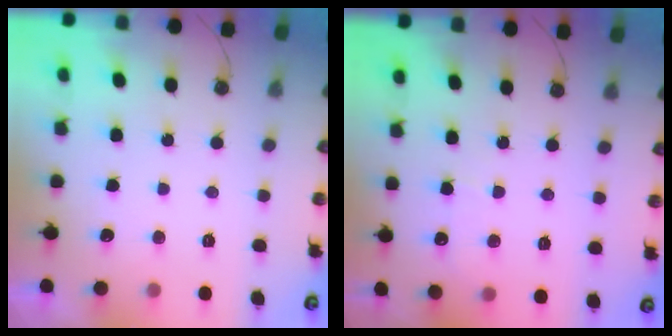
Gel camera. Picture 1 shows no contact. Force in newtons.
{"total": 4.8, "press": 4.8, "slide": 0.6}